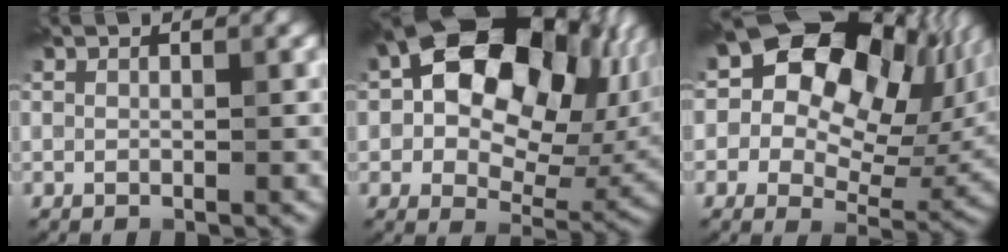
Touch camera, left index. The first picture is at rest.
{"total": 16.2, "force": [3.3, 10.5, 11.8], "torque": [-0.146, 0.022, 0.049]}
{"total": 15.1, "force": [4.4, 10.6, 9.7], "torque": [-0.119, 0.040, 0.065]}